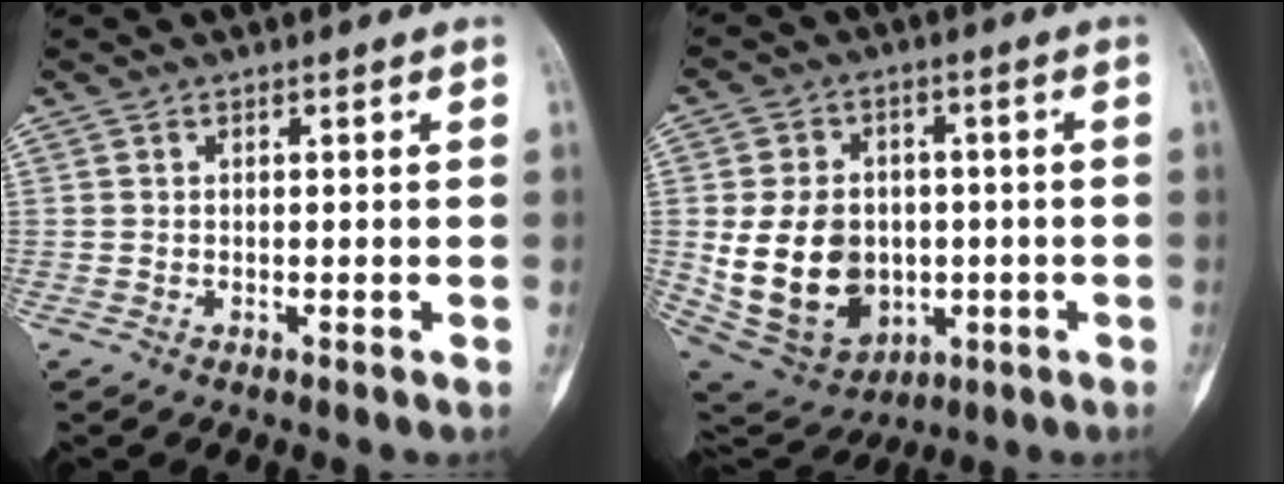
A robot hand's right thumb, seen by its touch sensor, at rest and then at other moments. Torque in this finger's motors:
{"motor_torque": [-0.35, 1.32, 1.38, 0.09, 0.22]}